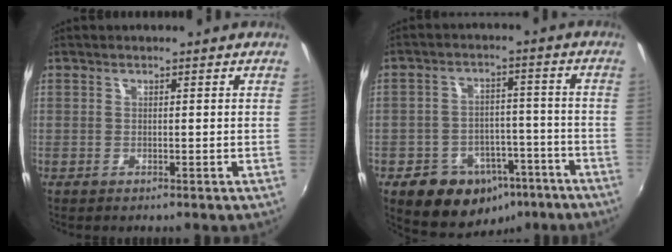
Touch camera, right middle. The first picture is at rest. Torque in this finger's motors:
{"motor_torque": [0.11, -0.65, 0.04, 0.01]}